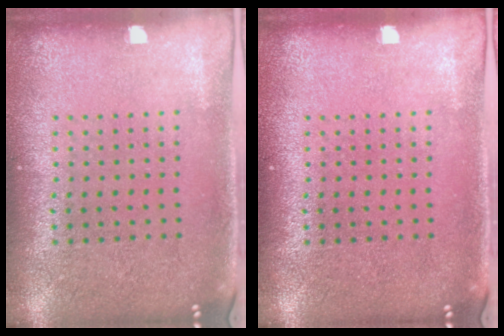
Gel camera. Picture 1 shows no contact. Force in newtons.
{"total": 0.0}